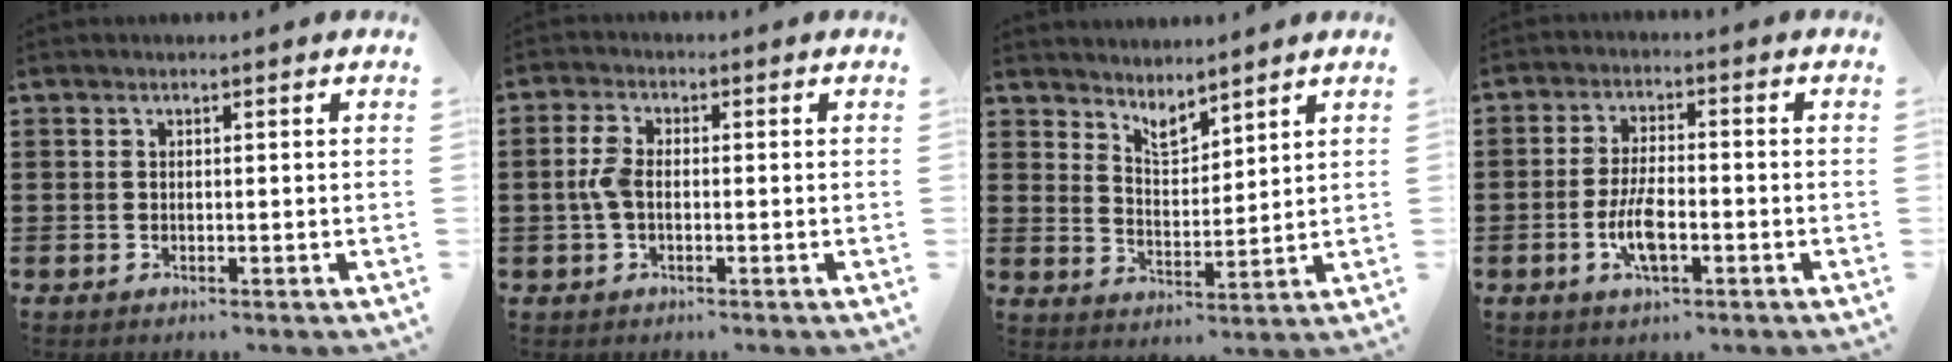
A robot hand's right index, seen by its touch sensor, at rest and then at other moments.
{"total": 4.1, "force": [-0.4, 2.2, 3.5], "torque": [-0.088, -0.002, -0.014]}
{"total": 3.9, "force": [3.8, 0.8, 0.6], "torque": [-0.024, -0.012, 0.070]}
{"total": 6.3, "force": [-2.1, 2.3, 5.5], "torque": [-0.119, -0.001, -0.043]}